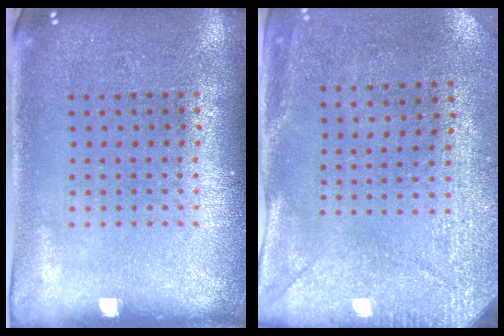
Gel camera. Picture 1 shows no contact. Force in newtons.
{"total": 3.0, "press": 2.3, "slide": 1.9}